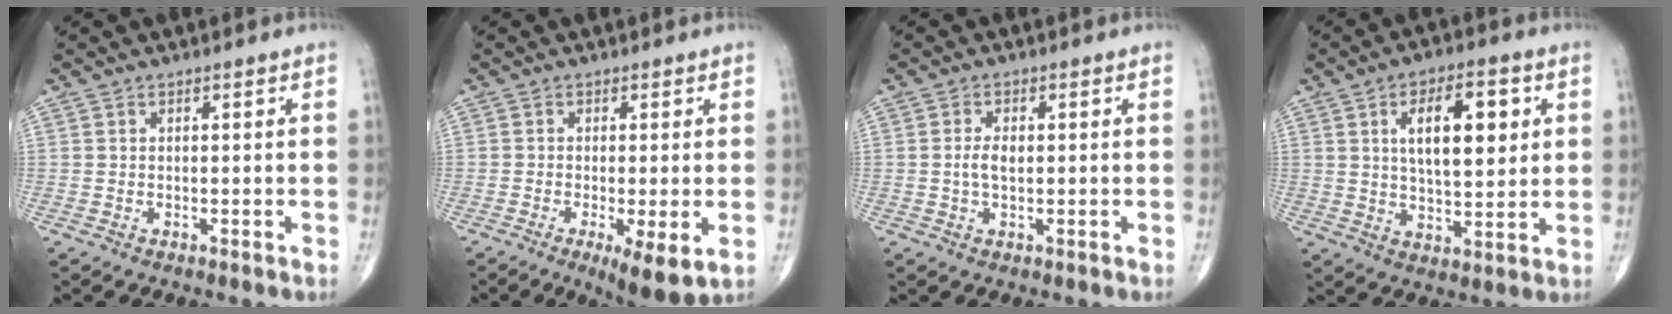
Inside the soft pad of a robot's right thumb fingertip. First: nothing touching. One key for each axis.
{"total": 7.1, "fx": -2.1, "fy": 1.6, "fz": 6.6, "tx": -0.108, "ty": -0.022, "tz": -0.032}
{"total": 3.0, "fx": 0.0, "fy": 1.5, "fz": 2.6, "tx": -0.054, "ty": 0.003, "tz": 0.000}
{"total": 12.7, "fx": 3.4, "fy": 5.6, "fz": 10.8, "tx": -0.150, "ty": -0.010, "tz": 0.057}